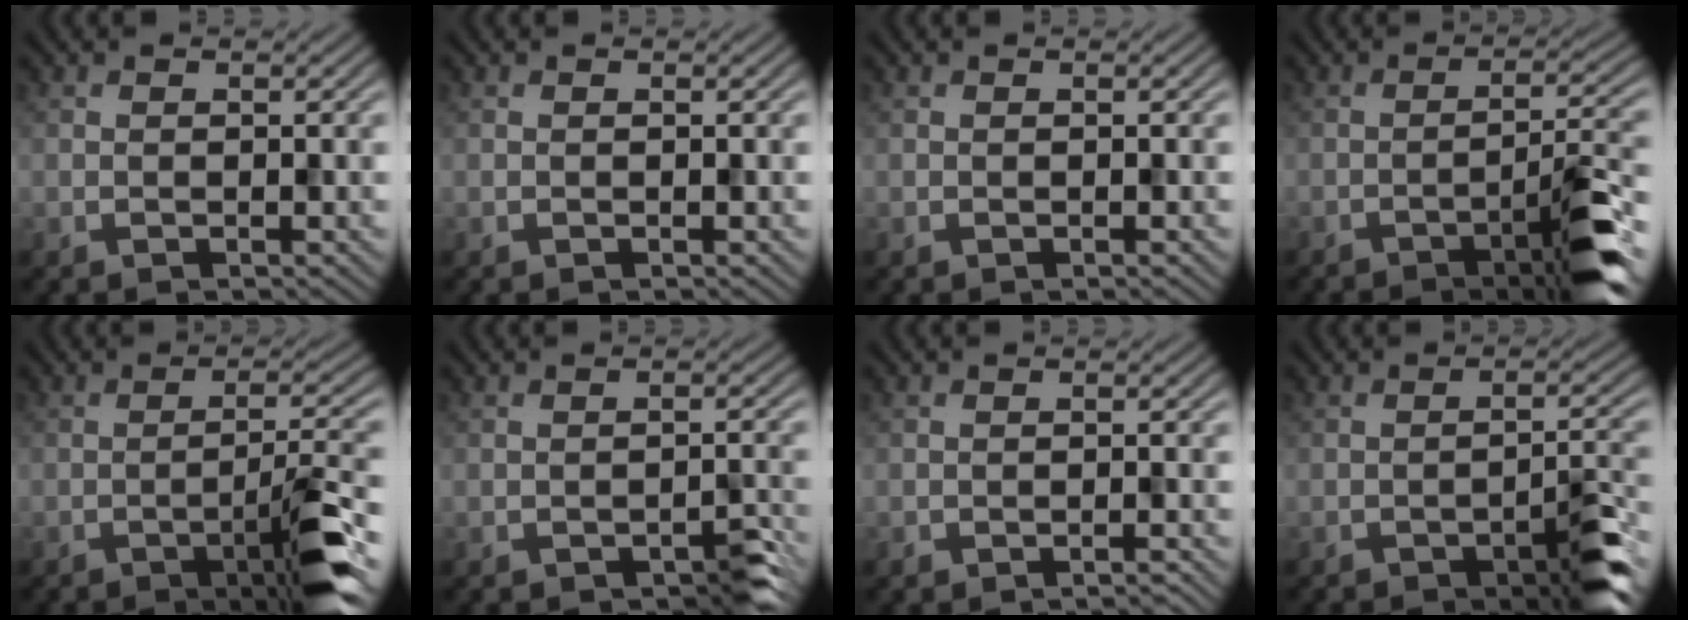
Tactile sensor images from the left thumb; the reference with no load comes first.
{"total": 0.0}
{"total": 0.0}
{"total": 6.8, "force": [-4.2, 1.0, 5.3], "torque": [-0.070, 0.008, -0.072]}
{"total": 6.9, "force": [-3.6, 0.9, 5.8], "torque": [-0.084, 0.007, -0.066]}
{"total": 2.5, "force": [-1.9, 0.6, 1.4], "torque": [-0.017, 0.005, -0.030]}
{"total": 1.2, "force": [-1.2, 0.1, 0.3], "torque": [-0.001, 0.000, -0.021]}
{"total": 5.4, "force": [-3.7, 1.1, 3.8], "torque": [-0.050, 0.008, -0.055]}